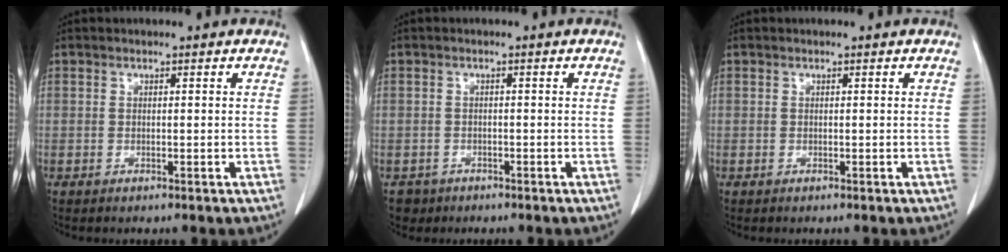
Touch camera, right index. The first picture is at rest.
{"total": 2.3, "force": [-1.4, 1.8, -0.2], "torque": [-0.002, 0.007, -0.024]}
{"total": 0.0}